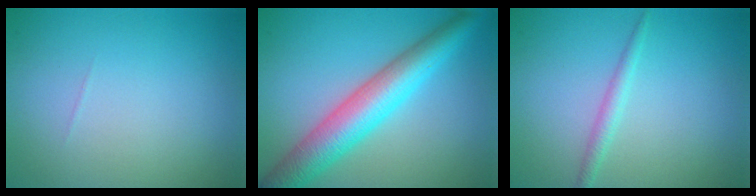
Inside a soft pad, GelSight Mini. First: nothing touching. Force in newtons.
{"total": 7.1, "press": 7.1, "slide": 0.1}
{"total": 1.4, "press": 1.4, "slide": 0.1}